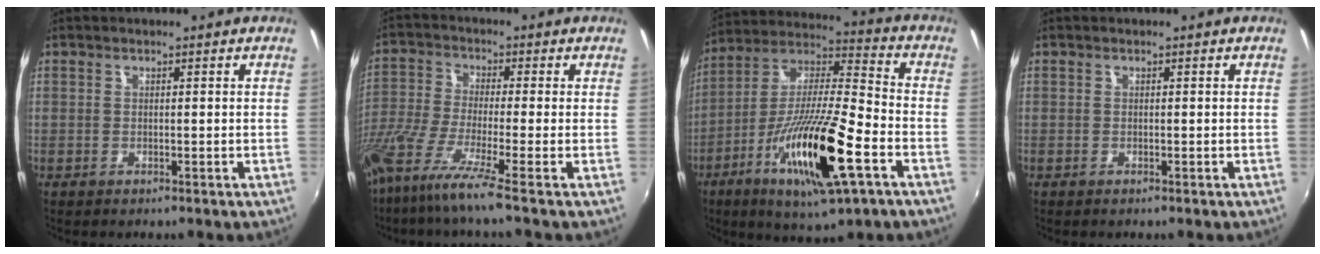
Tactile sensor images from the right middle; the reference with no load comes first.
{"total": 12.3, "force": [-9.0, -1.3, 8.3], "torque": [-0.169, -0.052, -0.166]}
{"total": 19.9, "force": [-8.3, 3.6, 17.7], "torque": [-0.331, -0.031, -0.156]}
{"total": 0.0}